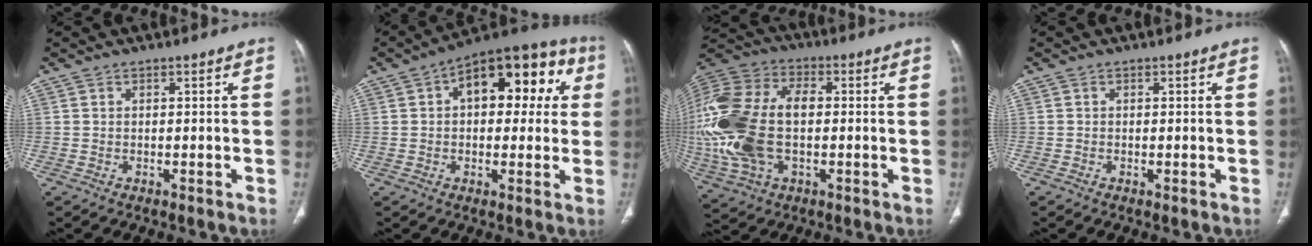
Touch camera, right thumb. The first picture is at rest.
{"total": 17.8, "force": [4.6, 9.6, 14.2], "torque": [-0.147, 0.036, 0.057]}
{"total": 26.8, "force": [-0.9, 16.3, 21.2], "torque": [-0.521, 0.012, -0.006]}
{"total": 0.0}